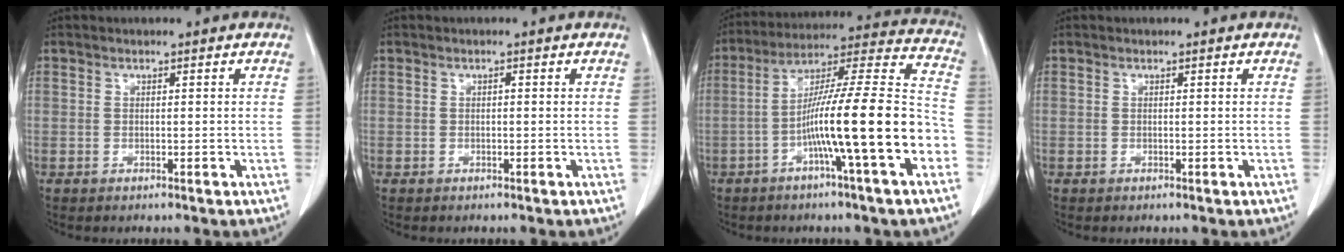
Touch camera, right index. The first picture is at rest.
{"total": 0.0}
{"total": 18.4, "force": [-6.1, 0.0, 17.4], "torque": [-0.277, 0.013, -0.105]}
{"total": 0.0}